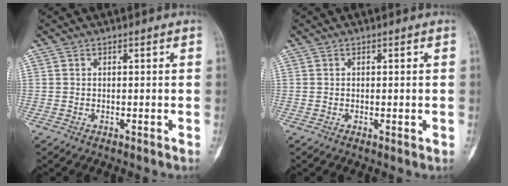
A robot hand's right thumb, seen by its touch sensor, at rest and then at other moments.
{"total": 1.1, "force": [-0.2, 0.5, 1.0], "torque": [-0.012, -0.003, -0.002]}